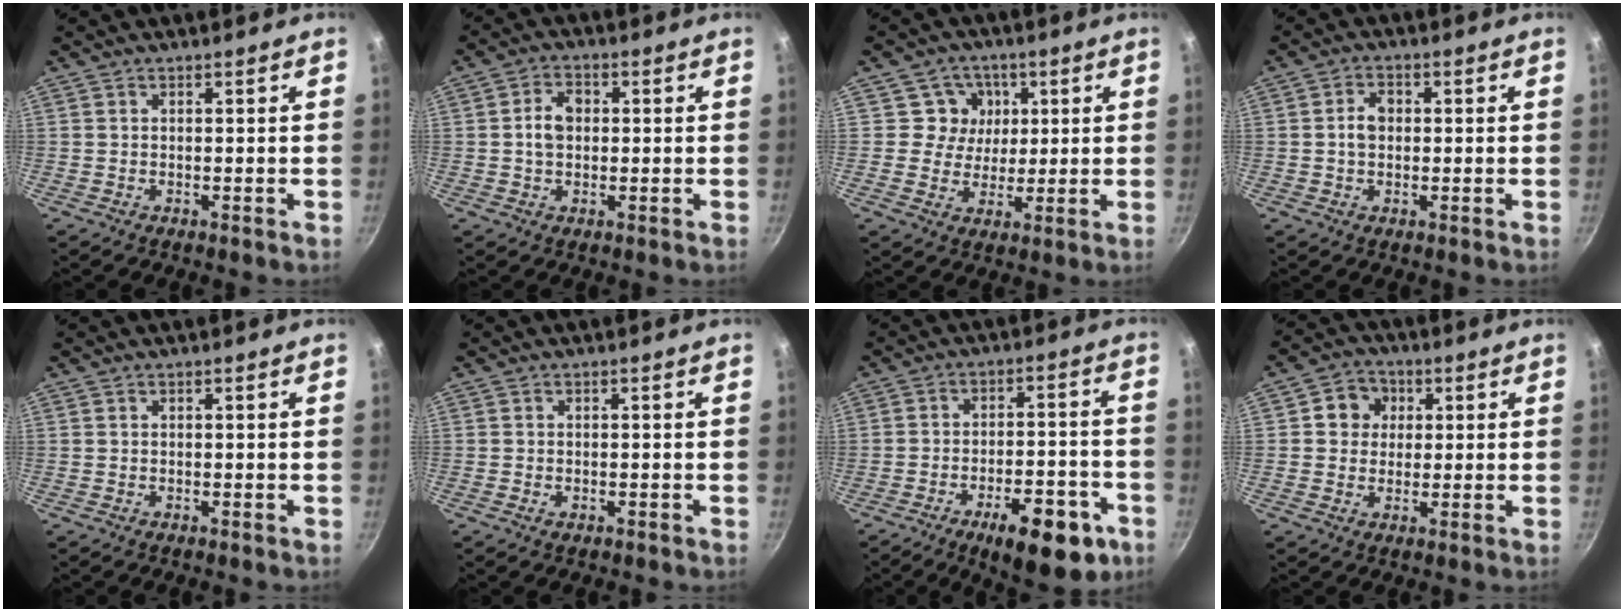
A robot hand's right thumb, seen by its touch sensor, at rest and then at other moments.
{"total": 5.2, "force": [0.3, 3.8, 3.6], "torque": [-0.047, 0.012, 0.000]}
{"total": 5.4, "force": [1.7, 5.1, 0.9], "torque": [0.027, -0.009, 0.023]}
{"total": 3.9, "force": [0.2, 2.9, 2.7], "torque": [-0.034, 0.011, -0.001]}
{"total": 0.0}
{"total": 0.8, "force": [-0.3, 0.6, 0.5], "torque": [-0.008, 0.000, -0.006]}
{"total": 14.5, "force": [-7.4, 5.9, 11.0], "torque": [-0.124, 0.039, -0.096]}
{"total": 6.4, "force": [1.6, 5.8, 2.3], "torque": [0.001, 0.005, 0.014]}